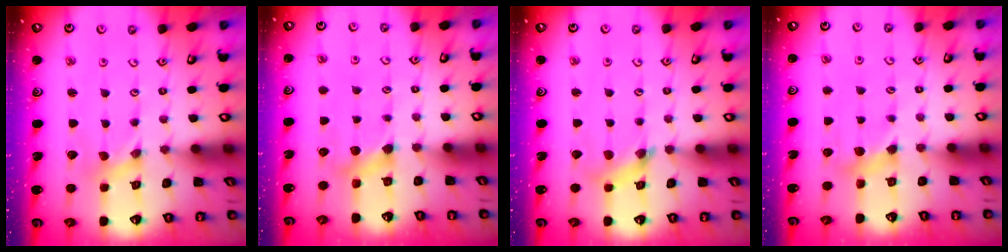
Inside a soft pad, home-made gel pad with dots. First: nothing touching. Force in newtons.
{"total": 4.4, "press": 4.3, "slide": 0.8}
{"total": 5.2, "press": 5.2, "slide": 0.5}
{"total": 3.3, "press": 3.3, "slide": 0.3}